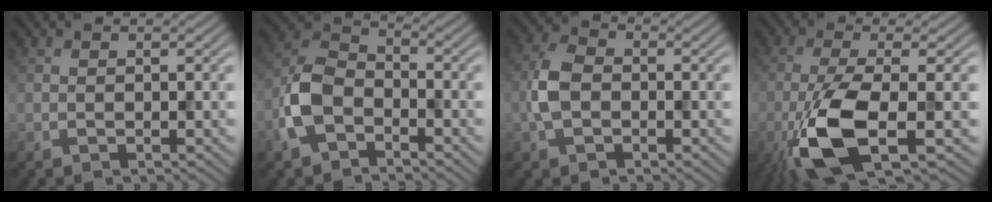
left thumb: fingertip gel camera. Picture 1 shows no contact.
{"total": 7.2, "force": [-3.4, 4.4, 4.6], "torque": [-0.106, 0.006, -0.081]}
{"total": 4.5, "force": [-1.0, 3.0, 3.2], "torque": [-0.075, 0.006, -0.030]}
{"total": 9.9, "force": [-3.7, 2.5, 8.8], "torque": [-0.178, -0.005, -0.083]}